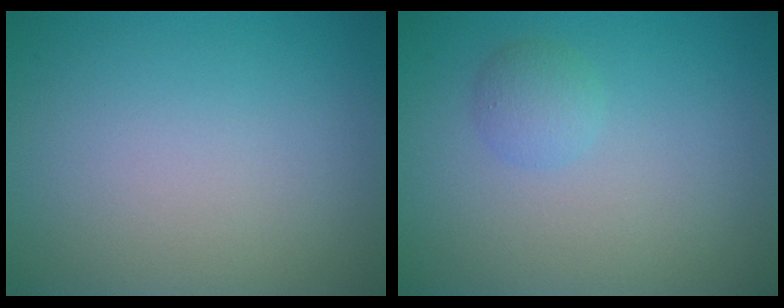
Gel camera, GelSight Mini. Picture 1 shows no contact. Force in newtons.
{"total": 1.5, "press": 1.5, "slide": 0.1}